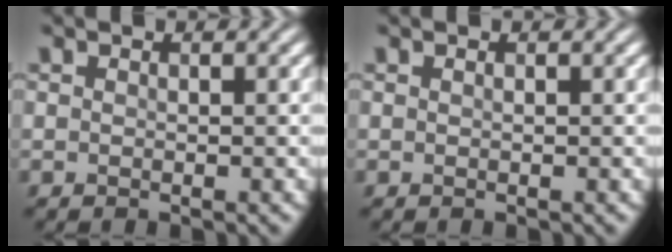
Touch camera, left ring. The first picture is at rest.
{"total": 0.0}